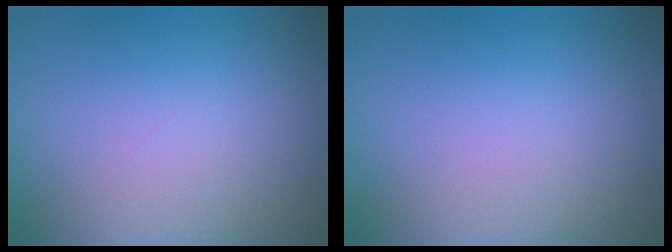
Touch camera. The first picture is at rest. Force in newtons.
{"total": 0.0}